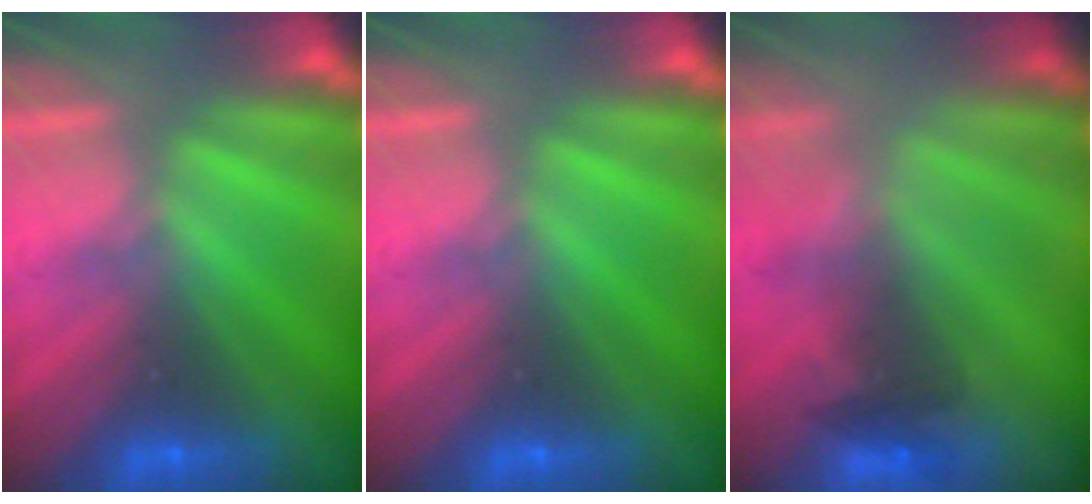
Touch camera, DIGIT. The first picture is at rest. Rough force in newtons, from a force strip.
{"total": 0.0}
{"total": 2.3}